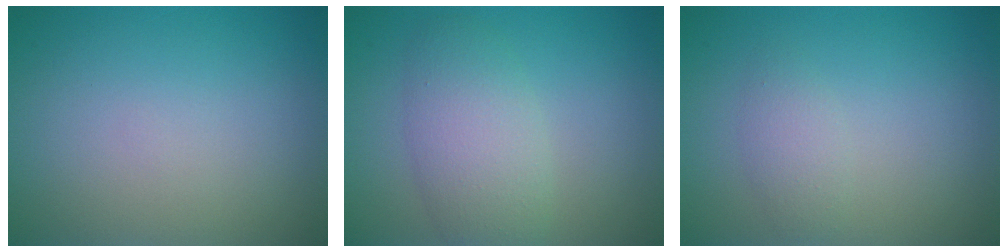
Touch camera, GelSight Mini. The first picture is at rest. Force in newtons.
{"total": 4.3, "press": 4.3, "slide": 0.1}
{"total": 1.6, "press": 1.6, "slide": 0.1}